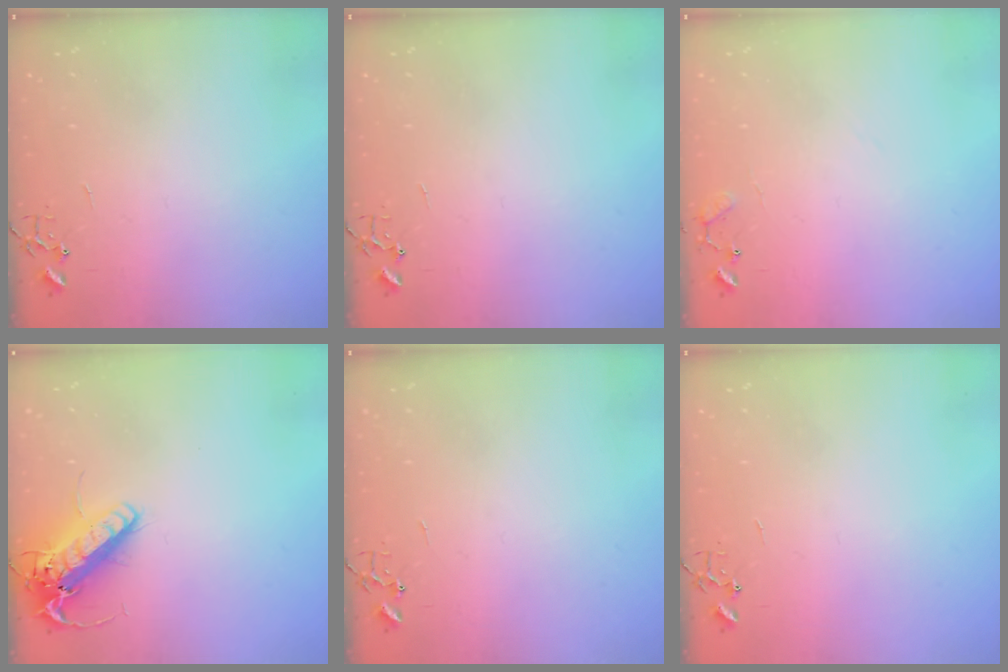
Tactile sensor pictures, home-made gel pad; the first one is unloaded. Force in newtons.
{"total": 0.0}
{"total": 8.6, "press": 8.6, "slide": 0.5}
{"total": 15.6, "press": 15.3, "slide": 3.2}
{"total": 0.0}
{"total": 0.0}